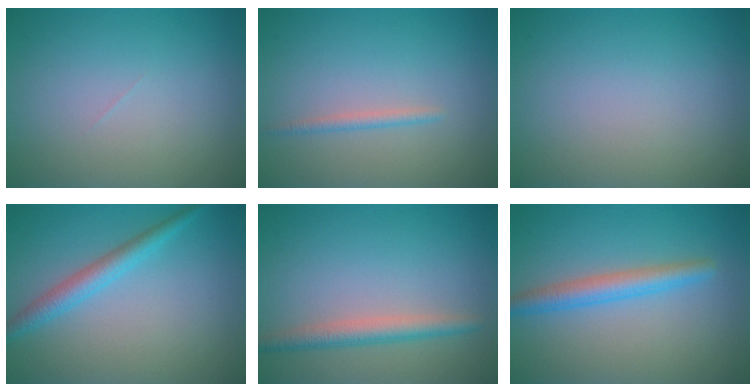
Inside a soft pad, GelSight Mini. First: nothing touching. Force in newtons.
{"total": 1.0, "press": 1.0, "slide": 0.1}
{"total": 0.0}
{"total": 2.7, "press": 2.7, "slide": 0.1}
{"total": 2.7, "press": 2.7, "slide": 0.2}
{"total": 3.0, "press": 3.0, "slide": 0.1}